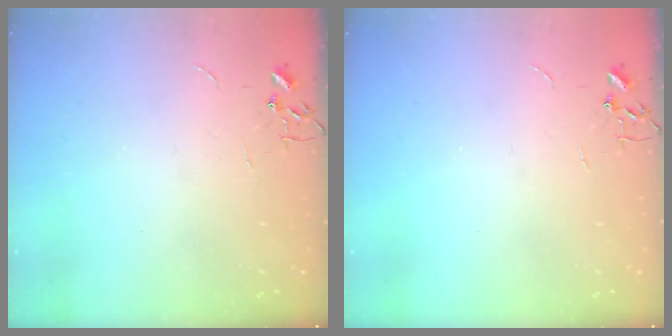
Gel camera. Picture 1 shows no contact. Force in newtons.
{"total": 0.0}